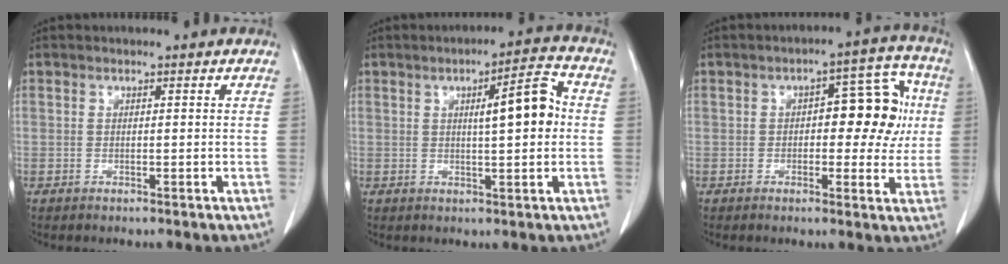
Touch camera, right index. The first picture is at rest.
{"total": 6.9, "force": [0.6, 0.7, 6.8], "torque": [-0.100, 0.014, 0.005]}
{"total": 10.2, "force": [0.9, 4.5, 9.0], "torque": [-0.099, 0.035, 0.012]}